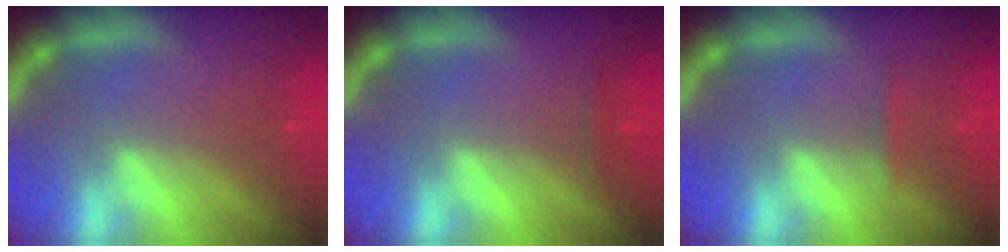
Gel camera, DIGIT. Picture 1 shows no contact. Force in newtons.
{"total": 0.9}
{"total": 0.9}